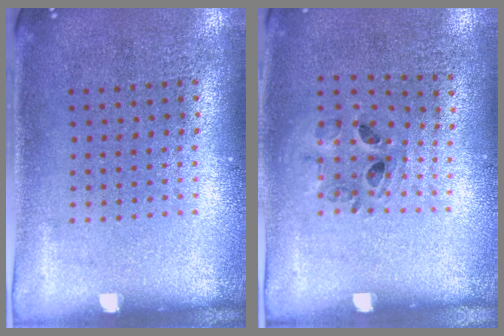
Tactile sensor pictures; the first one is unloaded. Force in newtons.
{"total": 0.9, "press": 0.8, "slide": 0.2}